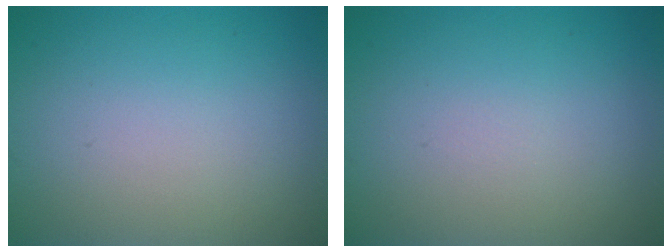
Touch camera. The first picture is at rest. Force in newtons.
{"total": 0.0}